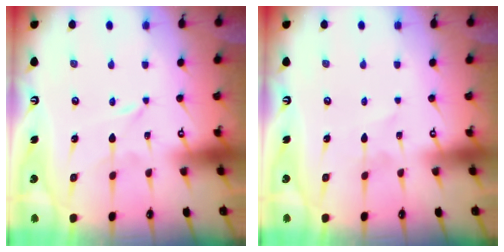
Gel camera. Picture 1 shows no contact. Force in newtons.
{"total": 1.5, "press": 1.5, "slide": 0.1}